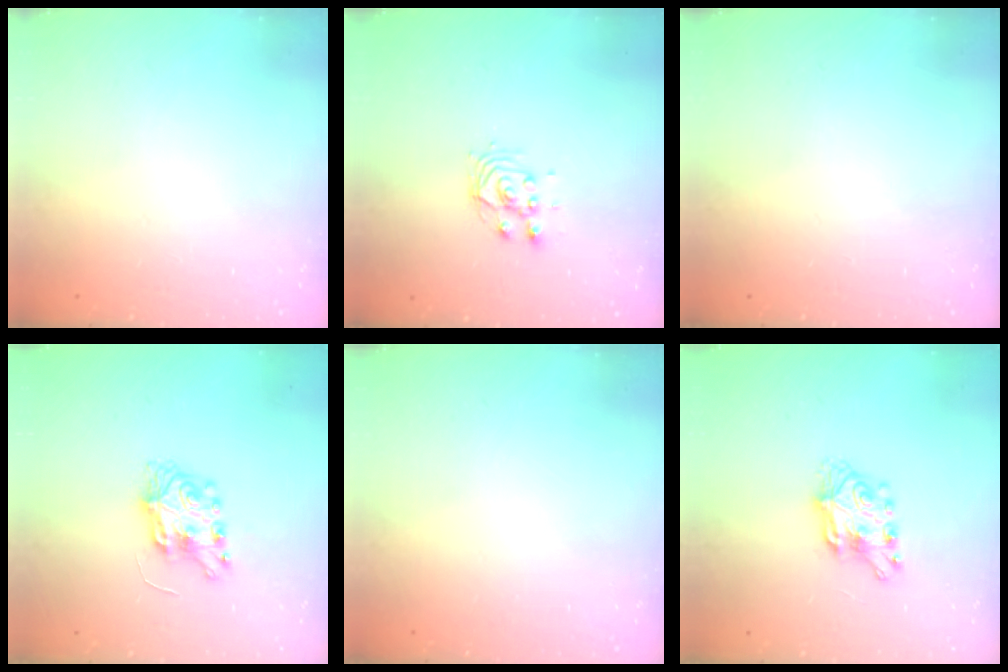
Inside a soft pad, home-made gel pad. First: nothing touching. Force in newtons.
{"total": 4.4, "press": 4.4, "slide": 0.2}
{"total": 0.0}
{"total": 7.5, "press": 7.5, "slide": 0.3}
{"total": 0.0}
{"total": 7.1, "press": 7.1, "slide": 0.2}